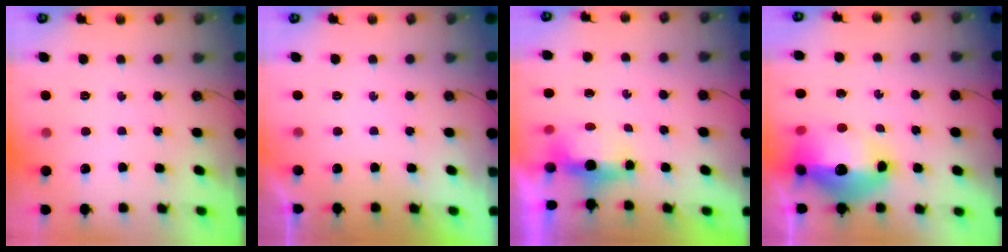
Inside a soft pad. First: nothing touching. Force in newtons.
{"total": 0.0}
{"total": 5.1, "press": 4.9, "slide": 1.2}
{"total": 17.7, "press": 17.6, "slide": 2.0}